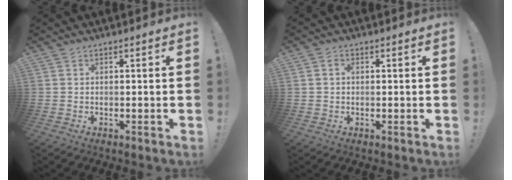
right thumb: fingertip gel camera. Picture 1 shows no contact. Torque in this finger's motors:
{"motor_torque": [-0.01, -0.15, 0.05, -0.05, 0.09]}